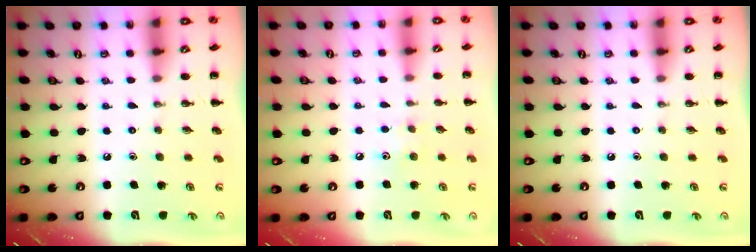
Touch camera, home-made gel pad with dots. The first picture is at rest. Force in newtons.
{"total": 5.2, "press": 5.1, "slide": 1.3}
{"total": 0.0}